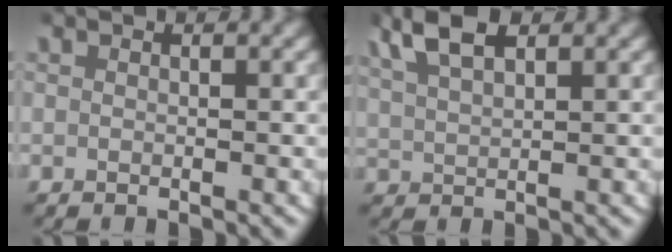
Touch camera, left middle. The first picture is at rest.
{"total": 4.2, "force": [3.2, 1.5, 2.3], "torque": [-0.058, 0.003, 0.062]}